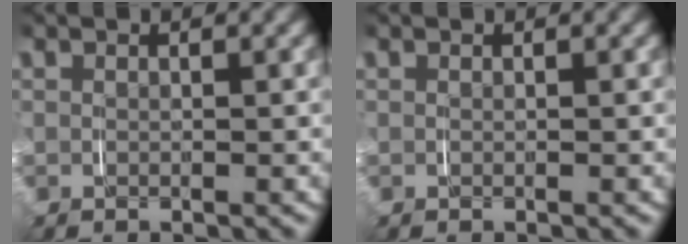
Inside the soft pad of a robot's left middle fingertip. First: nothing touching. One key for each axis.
{"total": 0.0}